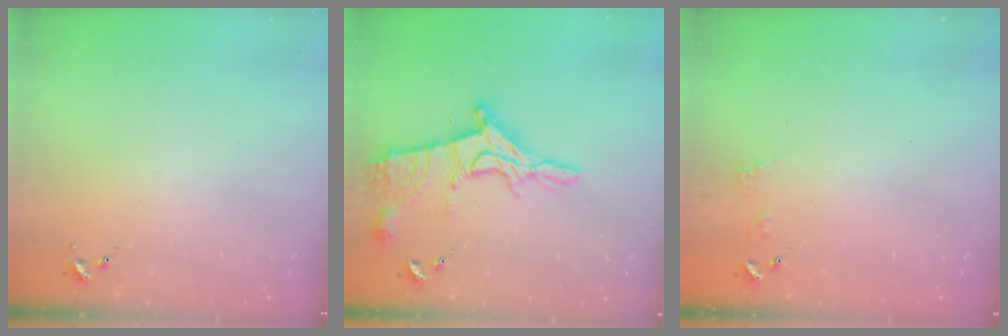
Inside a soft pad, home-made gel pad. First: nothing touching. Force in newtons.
{"total": 17.2, "press": 17.1, "slide": 1.2}
{"total": 4.0, "press": 3.9, "slide": 0.4}